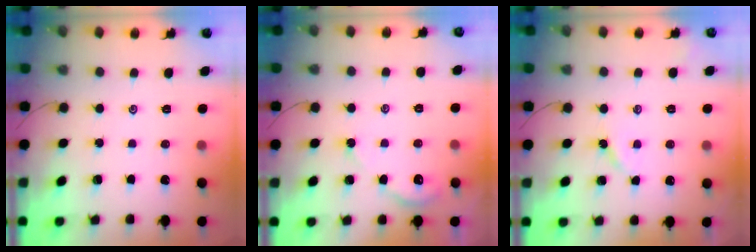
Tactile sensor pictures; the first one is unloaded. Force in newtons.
{"total": 2.9, "press": 2.9, "slide": 0.4}
{"total": 3.4, "press": 3.3, "slide": 0.5}